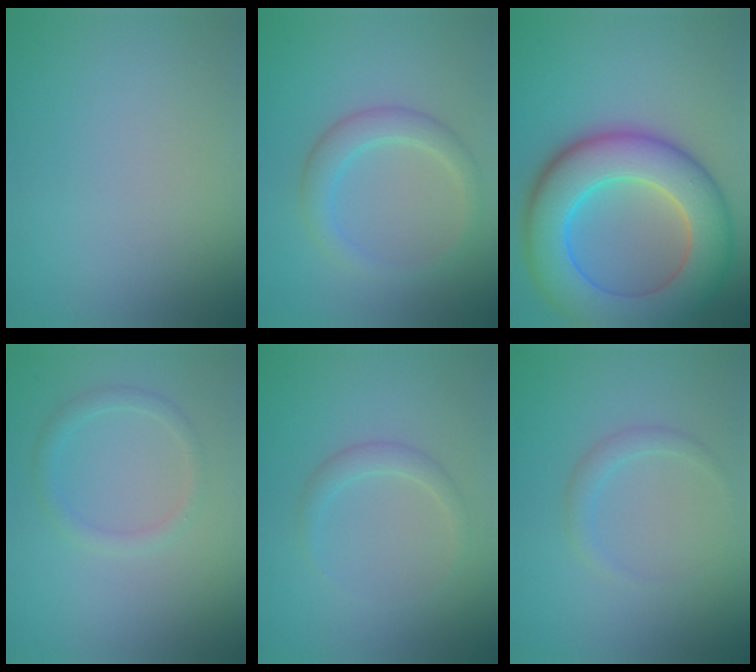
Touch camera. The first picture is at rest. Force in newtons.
{"total": 2.9, "press": 2.9, "slide": 0.2}
{"total": 11.7, "press": 11.7, "slide": 0.5}
{"total": 1.4, "press": 1.4, "slide": 0.1}
{"total": 1.4, "press": 1.4, "slide": 0.1}
{"total": 1.3, "press": 1.3, "slide": 0.1}